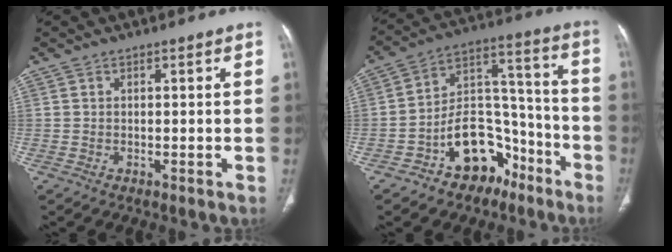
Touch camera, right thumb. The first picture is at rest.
{"total": 14.7, "force": [-8.2, 9.6, 7.5], "torque": [-0.078, 0.095, -0.131]}